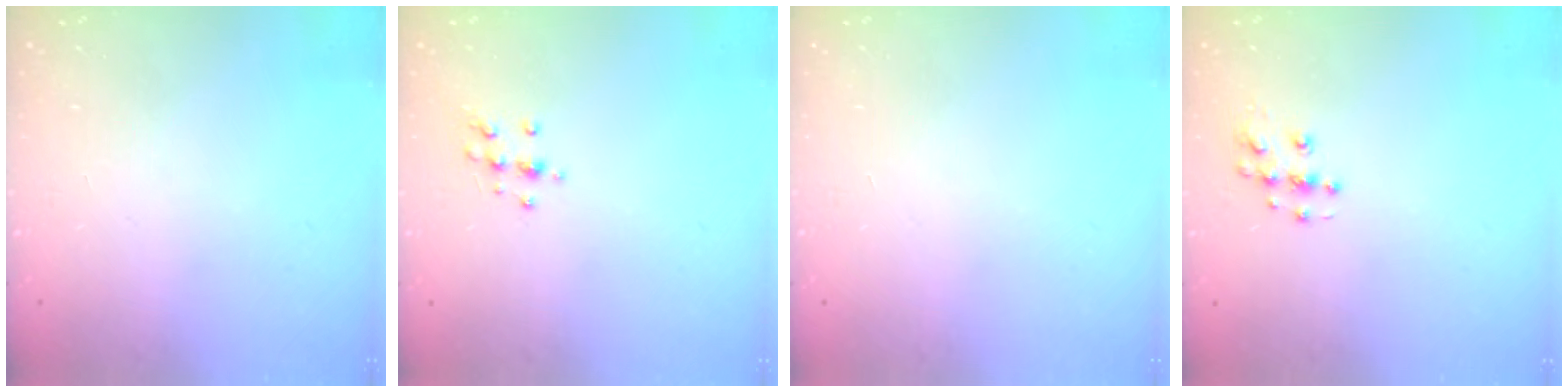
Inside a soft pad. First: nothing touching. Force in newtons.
{"total": 6.8, "press": 6.8, "slide": 0.6}
{"total": 0.0}
{"total": 5.9, "press": 5.9, "slide": 0.1}